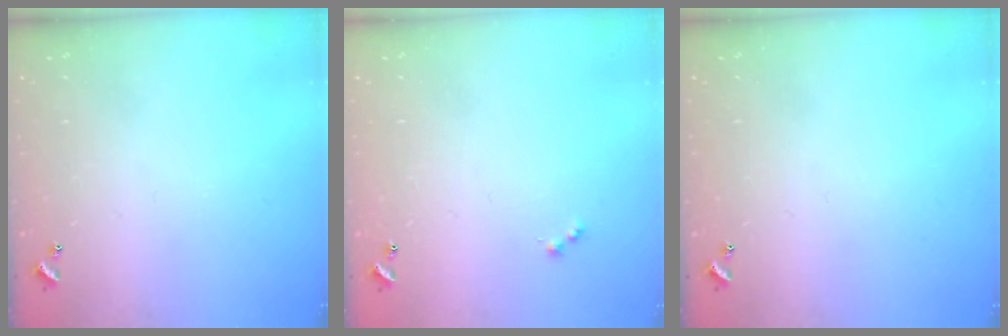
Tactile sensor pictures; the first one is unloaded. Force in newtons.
{"total": 0.0}
{"total": 0.0}